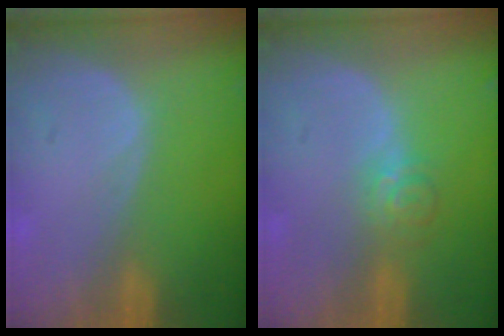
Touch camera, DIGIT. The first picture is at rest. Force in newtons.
{"total": 3.6, "press": 3.4, "slide": 1.2}